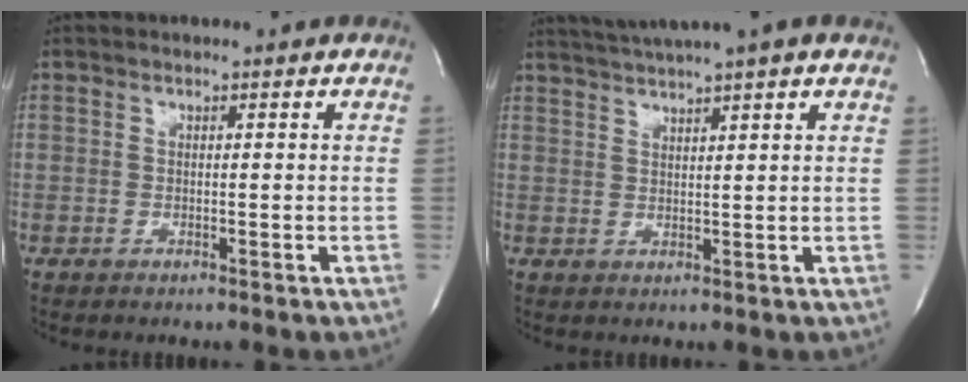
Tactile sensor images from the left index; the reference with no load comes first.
{"total": 8.3, "force": [6.6, -0.7, 5.1], "torque": [-0.092, 0.029, 0.090]}